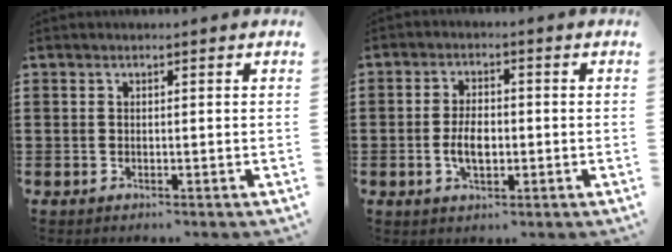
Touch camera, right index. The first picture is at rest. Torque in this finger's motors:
{"motor_torque": [1.13, 1.01, 0.20, 0.09]}